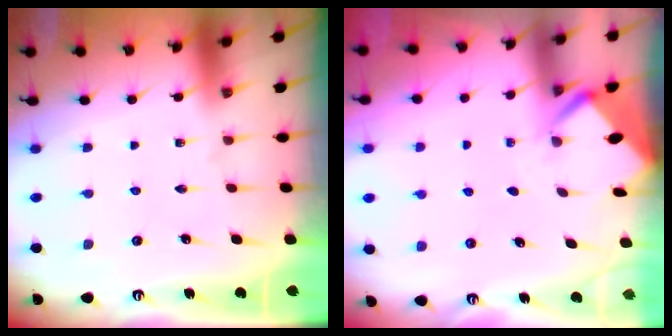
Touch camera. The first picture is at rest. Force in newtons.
{"total": 2.8, "press": 2.8, "slide": 0.2}